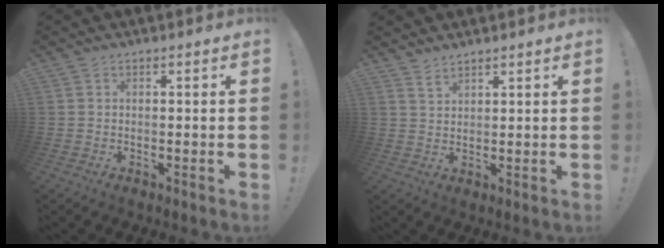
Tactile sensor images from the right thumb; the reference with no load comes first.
{"total": 2.7, "force": [2.5, 0.5, 0.8], "torque": [-0.012, -0.022, 0.046]}